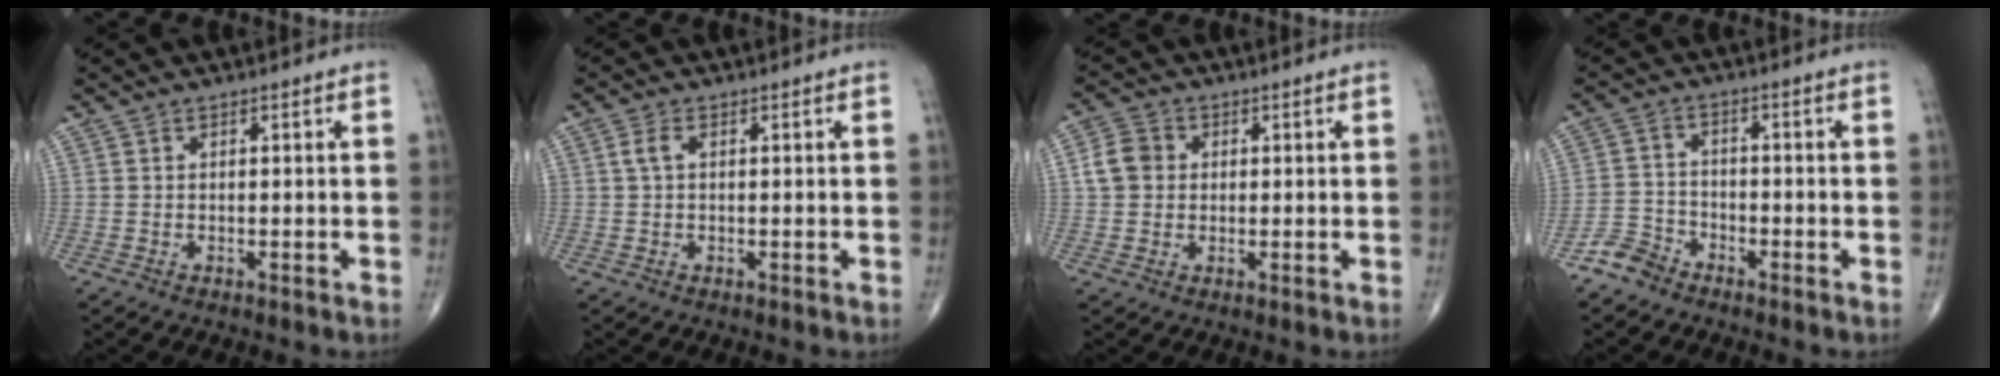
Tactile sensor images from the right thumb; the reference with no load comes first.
{"total": 2.1, "force": [0.4, 1.2, 1.6], "torque": [-0.037, 0.008, 0.009]}
{"total": 5.2, "force": [0.6, 4.5, 2.5], "torque": [-0.037, 0.010, 0.006]}
{"total": 4.3, "force": [-3.6, 2.3, 0.4], "torque": [0.003, 0.017, -0.079]}